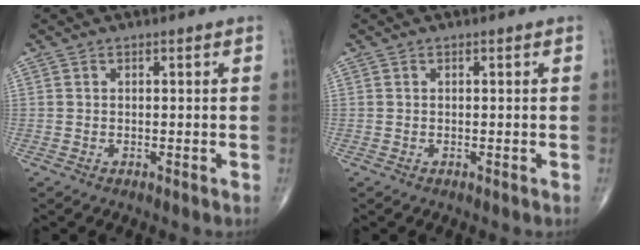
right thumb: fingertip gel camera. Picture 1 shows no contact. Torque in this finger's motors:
{"motor_torque": [0.00, 0.00, 0.00, 0.00, 0.00]}